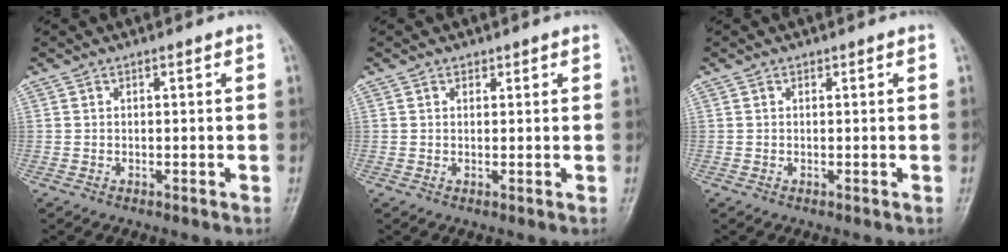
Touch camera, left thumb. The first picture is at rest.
{"total": 0.9, "force": [0.6, 0.7, 0.1], "torque": [0.010, -0.003, 0.006]}
{"total": 0.0}